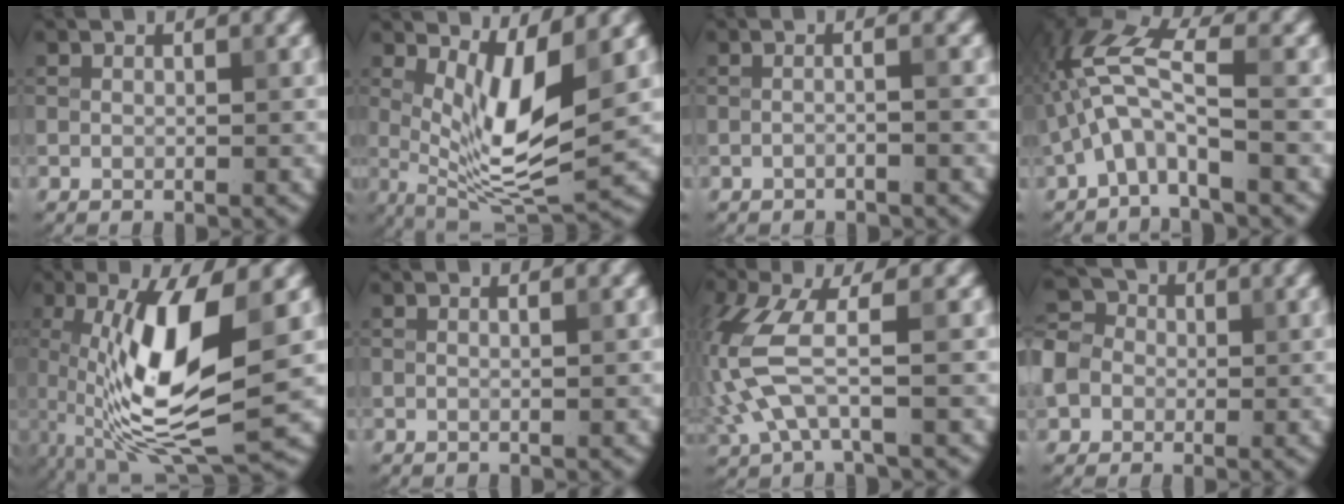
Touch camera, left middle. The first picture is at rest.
{"total": 7.3, "force": [1.8, 2.2, 6.7], "torque": [-0.112, -0.018, 0.035]}
{"total": 1.5, "force": [-0.4, 0.4, 1.4], "torque": [-0.017, -0.003, -0.023]}
{"total": 4.9, "force": [-1.5, 1.4, 4.5], "torque": [-0.097, 0.021, -0.037]}
{"total": 10.2, "force": [0.1, 3.0, 9.7], "torque": [-0.187, -0.007, 0.005]}
{"total": 1.1, "force": [0.3, 0.4, 0.9], "torque": [-0.006, -0.005, -0.005]}
{"total": 6.0, "force": [-0.7, 2.0, 5.6], "torque": [-0.152, 0.005, -0.015]}
{"total": 8.2, "force": [-1.7, 7.2, 3.5], "torque": [-0.091, 0.007, -0.062]}